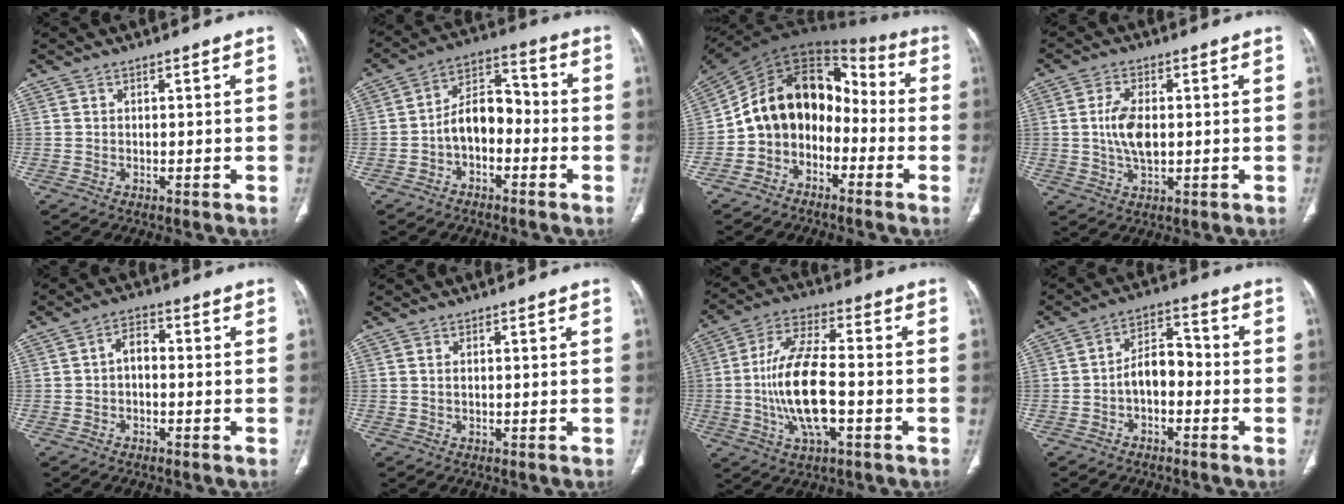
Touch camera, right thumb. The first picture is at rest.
{"total": 9.0, "force": [-2.4, 5.8, 6.5], "torque": [-0.089, 0.045, -0.053]}
{"total": 15.3, "force": [-4.0, 11.7, 8.9], "torque": [-0.110, 0.094, -0.081]}
{"total": 6.9, "force": [0.2, 3.7, 5.8], "torque": [-0.115, 0.000, 0.005]}
{"total": 3.8, "force": [-0.5, 2.4, 2.9], "torque": [-0.041, 0.019, -0.018]}
{"total": 0.7, "force": [0.2, 0.3, 0.6], "torque": [-0.016, 0.005, 0.007]}
{"total": 15.4, "force": [-2.7, 6.3, 13.9], "torque": [-0.271, 0.018, -0.050]}
{"total": 6.7, "force": [-1.9, 4.2, 4.9], "torque": [-0.066, 0.038, -0.043]}